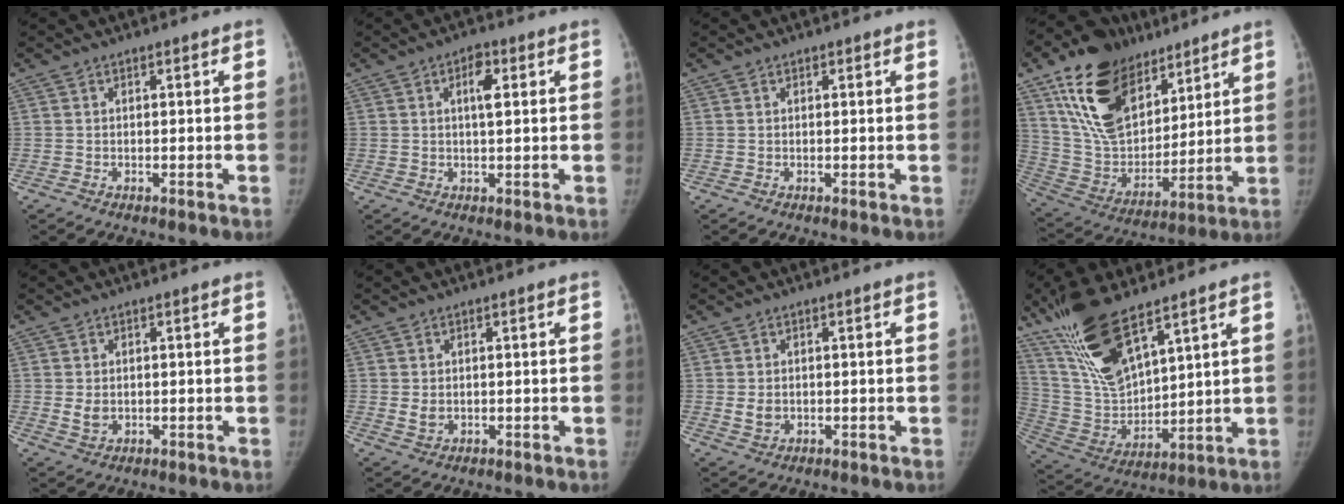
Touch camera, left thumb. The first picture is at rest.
{"total": 3.9, "force": [1.2, 1.8, 3.3], "torque": [-0.045, 0.001, 0.015]}
{"total": 0.5, "force": [0.3, 0.4, 0.0], "torque": [0.003, -0.002, 0.002]}
{"total": 24.7, "force": [14.2, 14.4, 14.2], "torque": [-0.219, -0.041, 0.259]}
{"total": 2.8, "force": [0.0, 2.1, 1.8], "torque": [-0.025, -0.004, 0.006]}
{"total": 2.2, "force": [0.0, 1.7, 1.4], "torque": [-0.019, -0.003, 0.004]}
{"total": 2.7, "force": [-0.1, 2.2, 1.7], "torque": [-0.023, -0.002, 0.003]}
{"total": 18.0, "force": [11.9, 5.9, 12.1], "torque": [-0.221, -0.052, 0.243]}